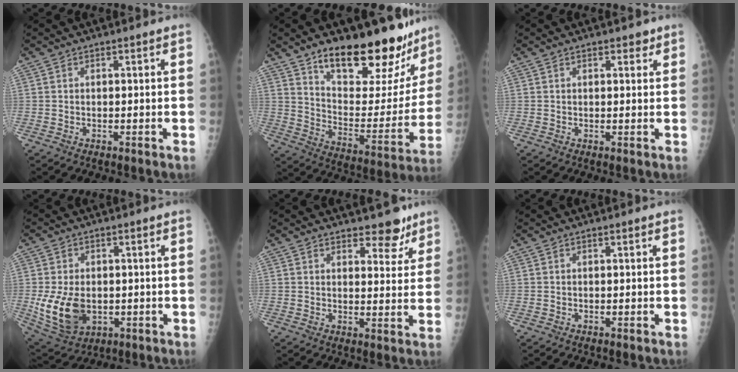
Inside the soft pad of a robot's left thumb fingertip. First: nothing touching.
{"total": 24.9, "force": [19.0, 9.4, 13.0], "torque": [-0.142, -0.109, 0.281]}
{"total": 1.9, "force": [1.2, 1.0, 1.0], "torque": [0.002, -0.004, 0.012]}
{"total": 11.1, "force": [-1.4, 7.6, 8.0], "torque": [-0.140, -0.007, -0.007]}
{"total": 5.6, "force": [4.4, 2.7, 2.3], "torque": [0.002, -0.028, 0.059]}
{"total": 0.0}